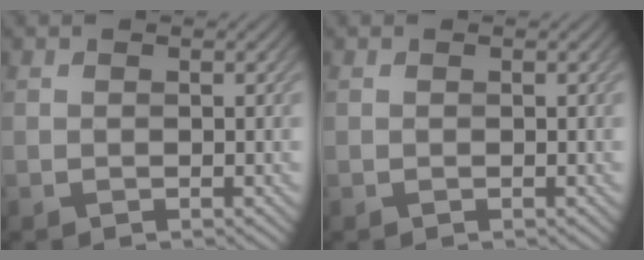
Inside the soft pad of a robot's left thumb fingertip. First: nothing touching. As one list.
[{"total": 0.0}]